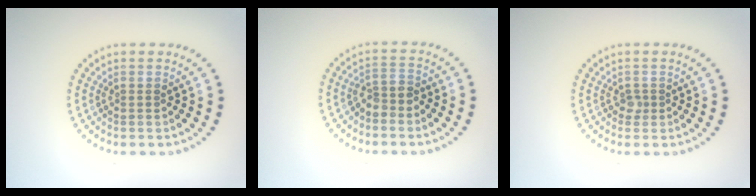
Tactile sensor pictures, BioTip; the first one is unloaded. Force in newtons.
{"total": 2.0, "press": 1.6, "slide": 1.3}
{"total": 0.8, "press": 0.6, "slide": 0.5}